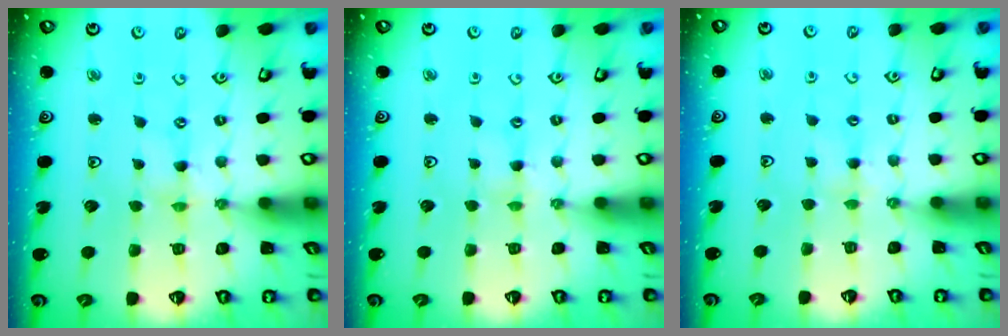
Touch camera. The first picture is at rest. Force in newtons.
{"total": 2.0, "press": 2.0, "slide": 0.4}
{"total": 3.0, "press": 3.0, "slide": 0.4}